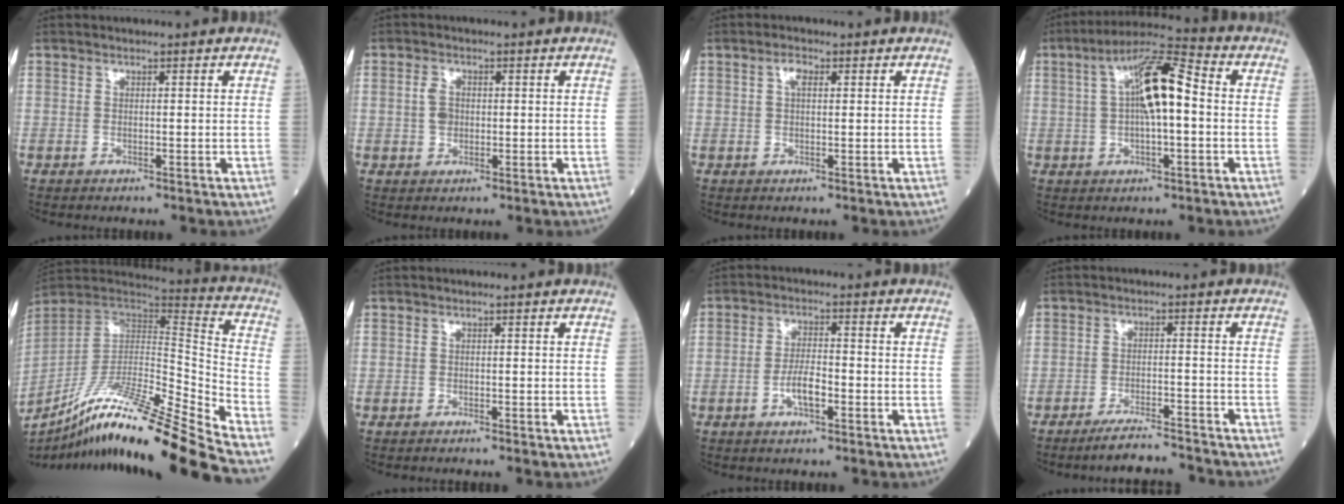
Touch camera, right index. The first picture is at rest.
{"total": 2.3, "force": [0.0, 1.6, 1.7], "torque": [-0.033, 0.004, 0.000]}
{"total": 1.9, "force": [0.7, 0.8, 1.6], "torque": [-0.033, 0.005, 0.012]}
{"total": 10.6, "force": [1.0, 2.2, 10.4], "torque": [-0.189, 0.028, 0.012]}
{"total": 26.3, "force": [-21.2, -2.0, 15.4], "torque": [-0.237, -0.035, -0.365]}
{"total": 0.6, "force": [-0.6, -0.1, 0.1], "torque": [0.000, 0.000, -0.011]}
{"total": 4.2, "force": [-1.7, 1.1, 3.7], "torque": [-0.072, 0.005, -0.032]}
{"total": 7.1, "force": [-6.8, -0.1, 2.0], "torque": [-0.029, -0.007, -0.113]}